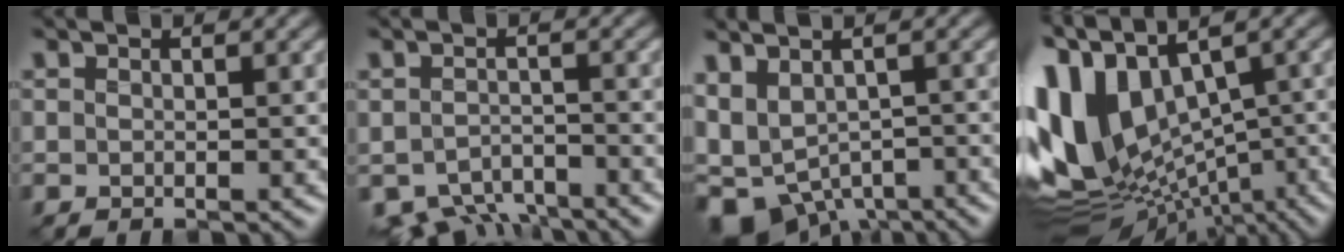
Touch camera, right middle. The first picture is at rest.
{"total": 5.9, "force": [-4.8, 2.4, 2.4], "torque": [-0.039, -0.024, -0.085]}
{"total": 8.4, "force": [-4.0, 5.2, 5.2], "torque": [-0.097, -0.009, -0.066]}
{"total": 15.3, "force": [0.4, 9.6, 11.9], "torque": [-0.257, -0.001, 0.040]}